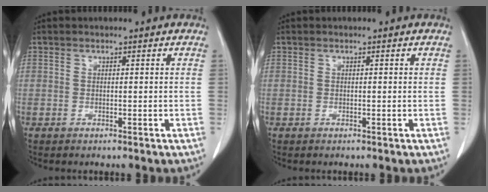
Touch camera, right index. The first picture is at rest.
{"total": 0.0}